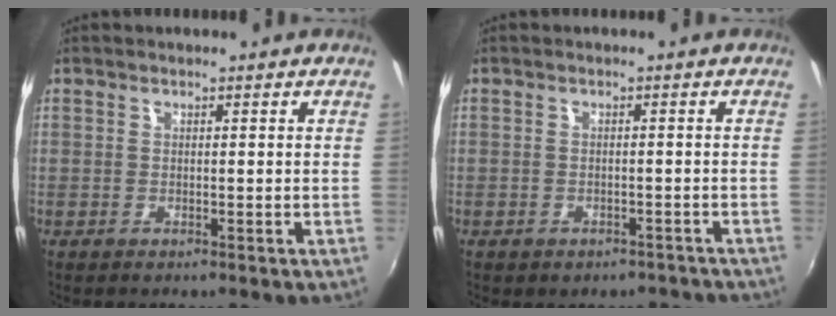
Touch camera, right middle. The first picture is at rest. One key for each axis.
{"total": 5.5, "fx": -4.4, "fy": 2.8, "fz": 1.7, "tx": -0.034, "ty": 0.000, "tz": -0.041}